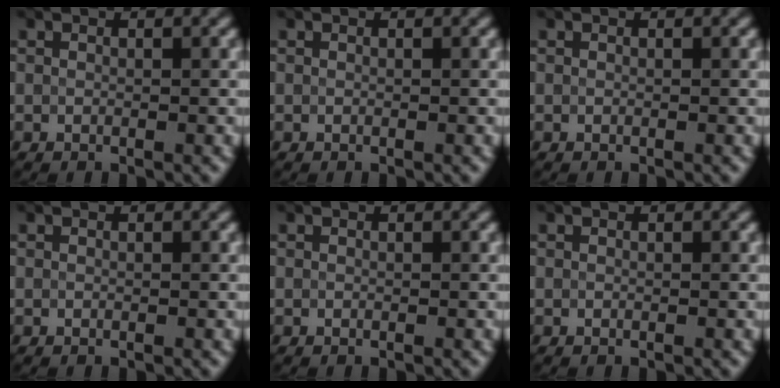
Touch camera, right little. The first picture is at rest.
{"total": 0.0}
{"total": 0.0}
{"total": 0.0}
{"total": 0.0}
{"total": 0.0}